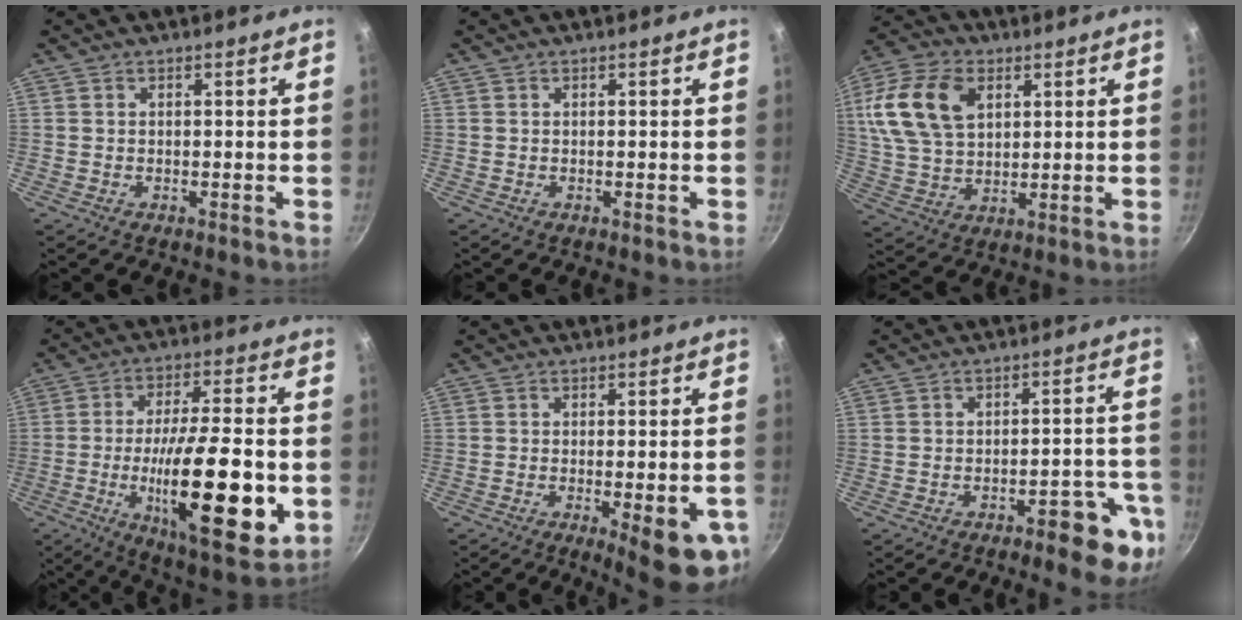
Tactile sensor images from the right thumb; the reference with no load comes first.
{"total": 0.0}
{"total": 16.3, "force": [5.0, 10.8, 11.1], "torque": [-0.204, 0.001, 0.095]}
{"total": 24.4, "force": [-5.4, 7.4, 22.7], "torque": [-0.349, 0.008, -0.083]}
{"total": 12.3, "force": [-4.2, 3.4, 11.1], "torque": [-0.122, 0.004, -0.050]}
{"total": 10.8, "force": [-5.6, 3.9, 8.4], "torque": [-0.068, 0.039, -0.064]}